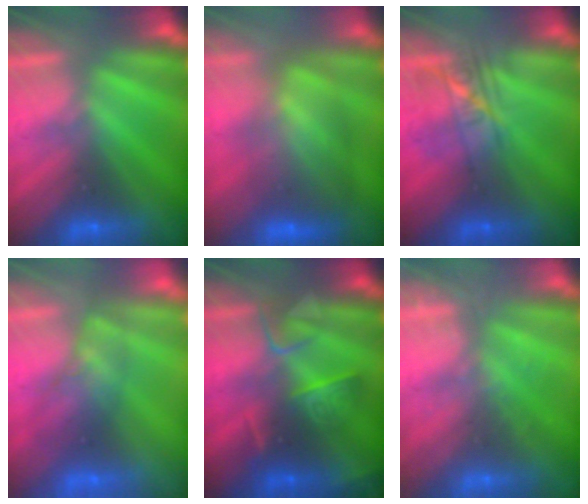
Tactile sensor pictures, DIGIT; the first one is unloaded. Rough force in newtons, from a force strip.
{"total": 8.9}
{"total": 2.3}
{"total": 2.6}
{"total": 2.7}
{"total": 1.9}